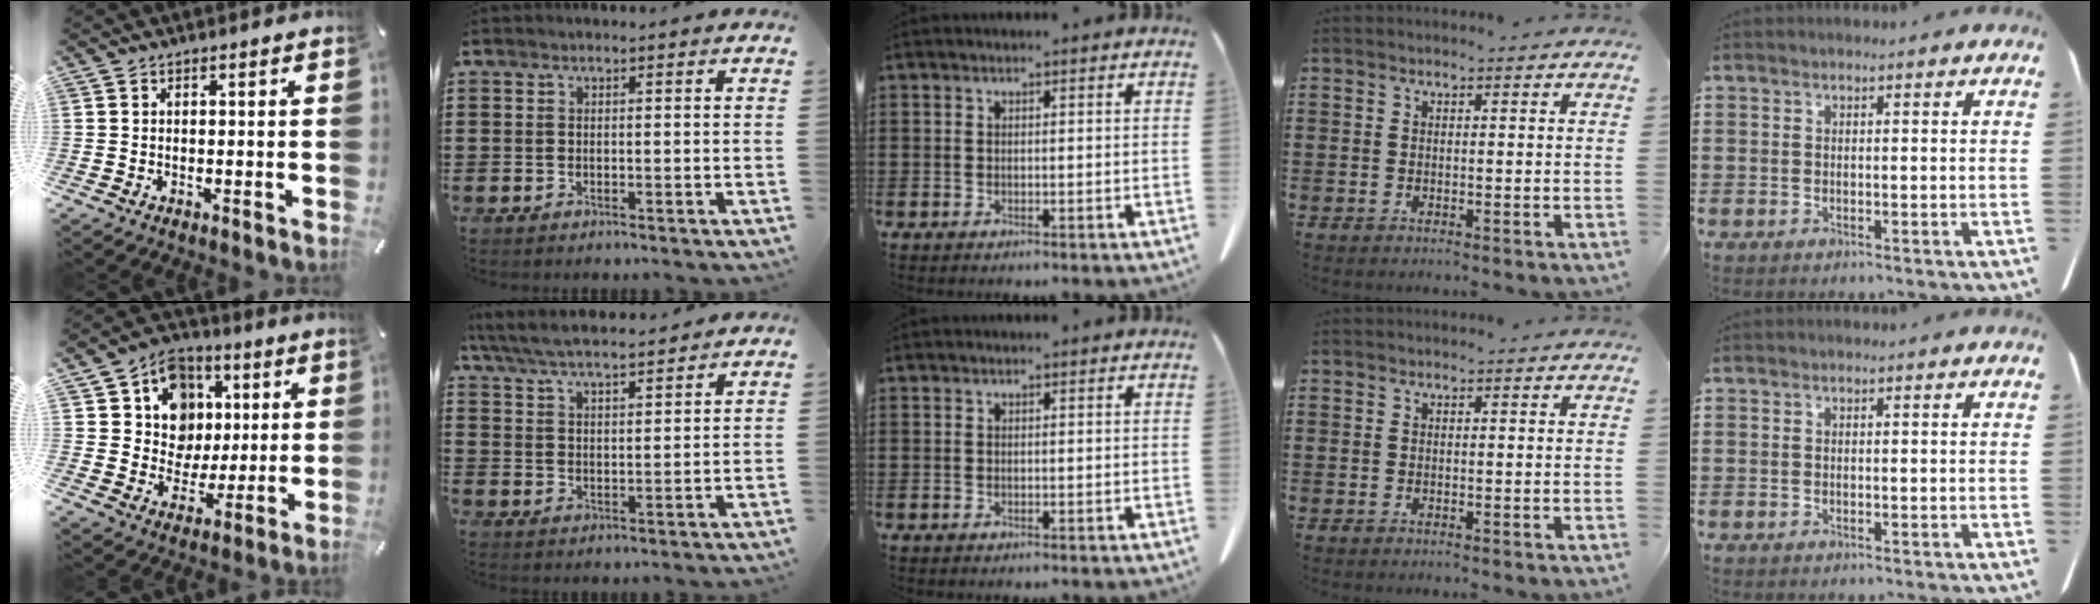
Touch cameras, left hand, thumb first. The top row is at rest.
{"thumb": {"total": 13.0, "force": [3.0, 12.1, 3.7], "torque": [-0.055, -0.017, 0.065]}, "index": {"total": 5.9, "force": [5.4, 0.8, 2.1], "torque": [-0.062, -0.021, 0.096]}}